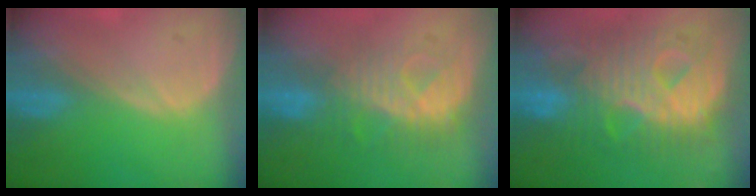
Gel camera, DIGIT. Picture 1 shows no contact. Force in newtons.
{"total": 8.1, "press": 7.9, "slide": 2.0}
{"total": 12.4, "press": 12.4, "slide": 1.3}